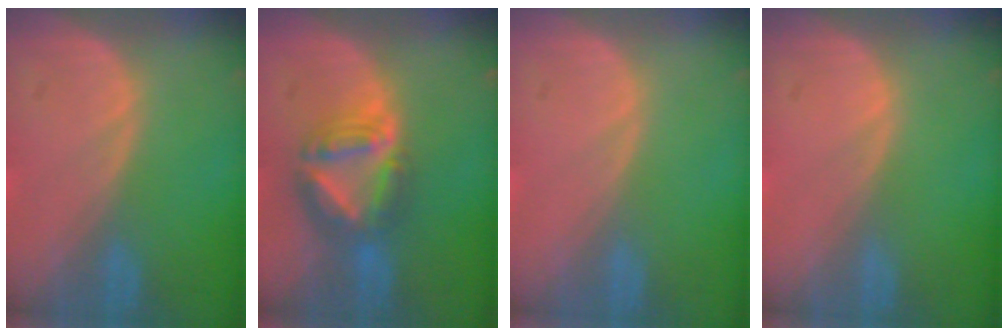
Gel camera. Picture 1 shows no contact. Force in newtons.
{"total": 7.7, "press": 6.7, "slide": 3.9}
{"total": 0.0}
{"total": 0.0}